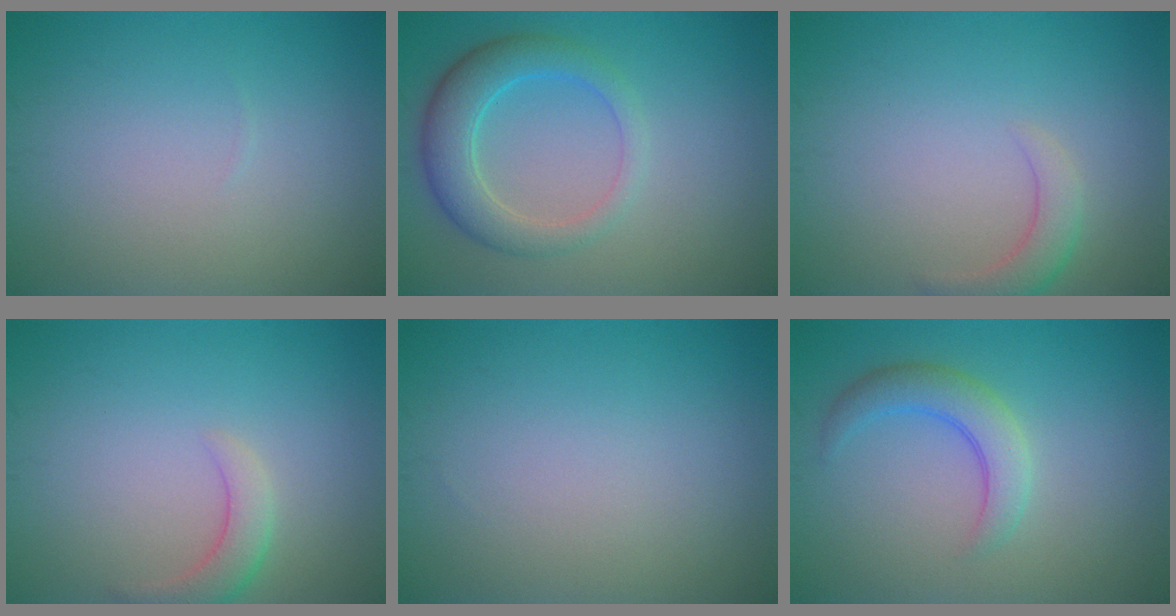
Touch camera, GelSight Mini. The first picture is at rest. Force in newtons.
{"total": 4.6, "press": 4.6, "slide": 0.3}
{"total": 2.3, "press": 2.3, "slide": 0.3}
{"total": 2.4, "press": 2.4, "slide": 0.2}
{"total": 0.0}
{"total": 3.3, "press": 3.3, "slide": 0.3}